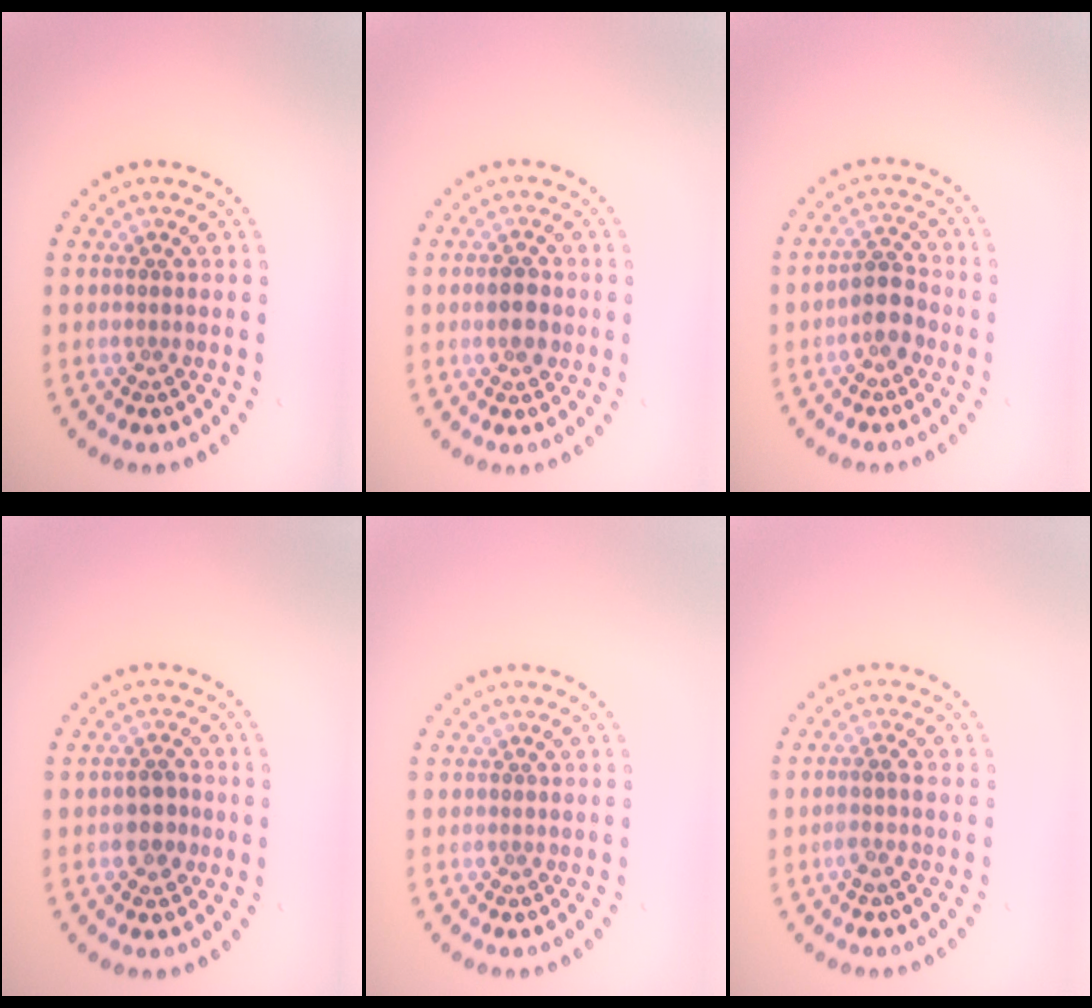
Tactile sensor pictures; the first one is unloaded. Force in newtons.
{"total": 2.3, "press": 2.2, "slide": 0.2}
{"total": 2.8, "press": 2.6, "slide": 1.0}
{"total": 2.3, "press": 2.3, "slide": 0.5}
{"total": 0.0}
{"total": 1.4, "press": 1.2, "slide": 0.8}